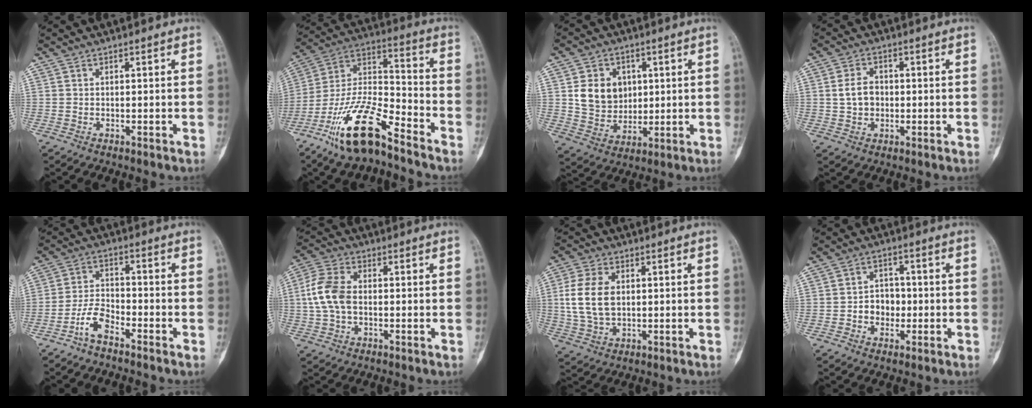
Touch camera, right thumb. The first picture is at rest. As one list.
[{"total": 17.4, "force": [-11.7, 5.1, 11.7], "torque": [-0.220, 0.075, -0.221]}, {"total": 10.2, "force": [2.3, 8.4, 5.2], "torque": [-0.050, -0.011, 0.049]}, {"total": 5.0, "force": [0.1, 3.9, 3.2], "torque": [-0.051, 0.009, 0.000]}, {"total": 5.8, "force": [-4.0, 2.4, 3.4], "torque": [-0.068, 0.031, -0.083]}, {"total": 8.8, "force": [0.0, 5.7, 6.7], "torque": [-0.147, 0.018, -0.006]}, {"total": 10.2, "force": [1.1, 6.6, 7.6], "torque": [-0.160, 0.002, 0.028]}, {"total": 5.6, "force": [-1.0, 4.6, 3.0], "torque": [-0.017, 0.016, -0.022]}]